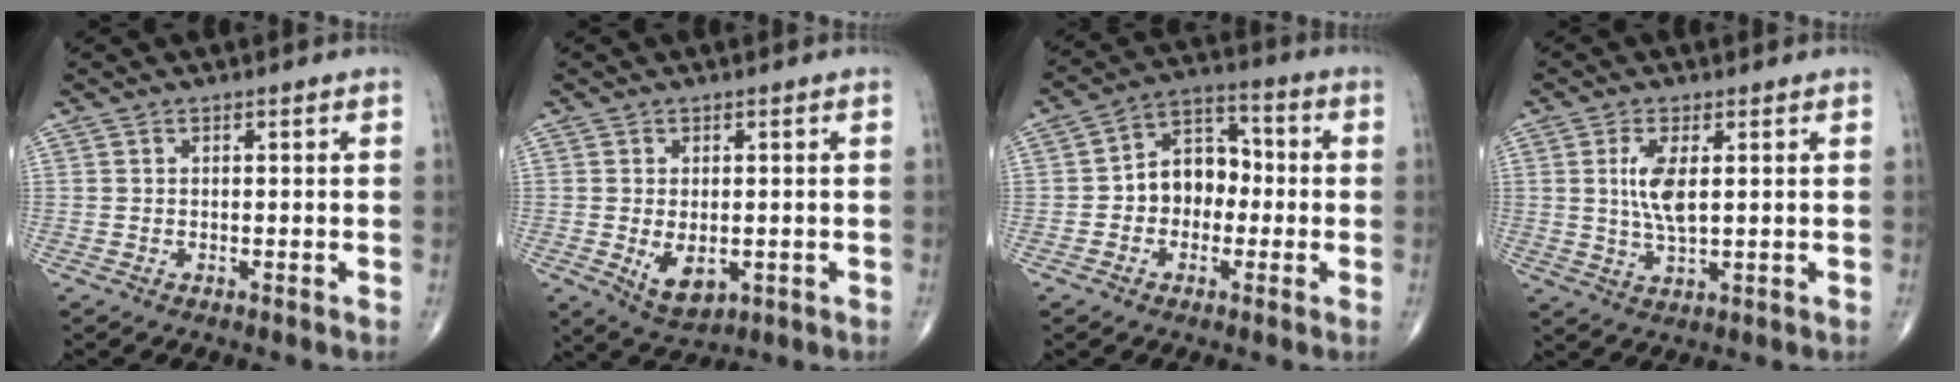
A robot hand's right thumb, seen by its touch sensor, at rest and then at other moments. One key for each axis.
{"total": 5.8, "fx": -1.0, "fy": 3.5, "fz": 4.5, "tx": -0.067, "ty": -0.013, "tz": -0.004}
{"total": 9.7, "fx": -0.9, "fy": 7.4, "fz": 6.3, "tx": -0.064, "ty": 0.038, "tz": -0.029}
{"total": 6.2, "fx": 1.3, "fy": 2.3, "fz": 5.7, "tx": -0.120, "ty": -0.010, "tz": 0.028}